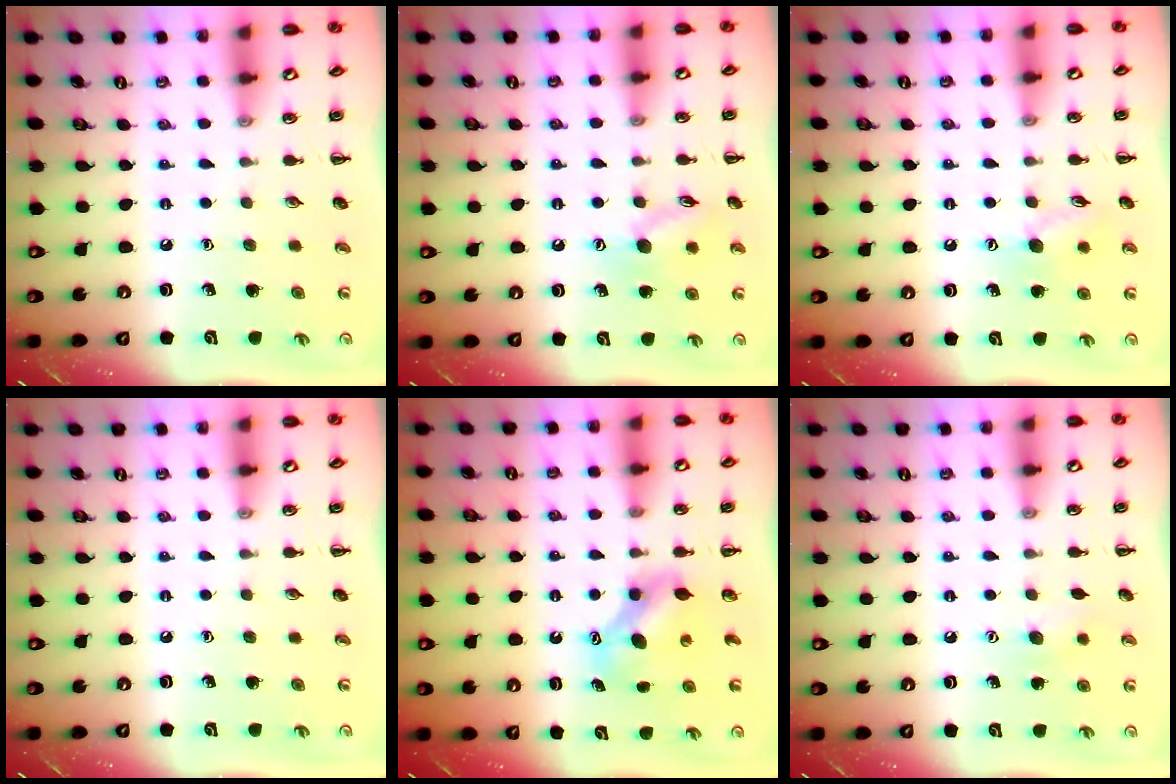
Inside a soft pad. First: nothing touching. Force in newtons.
{"total": 10.0, "press": 9.9, "slide": 1.3}
{"total": 8.3, "press": 8.2, "slide": 0.9}
{"total": 0.0}
{"total": 7.7, "press": 7.7, "slide": 0.6}
{"total": 8.1, "press": 7.9, "slide": 1.8}